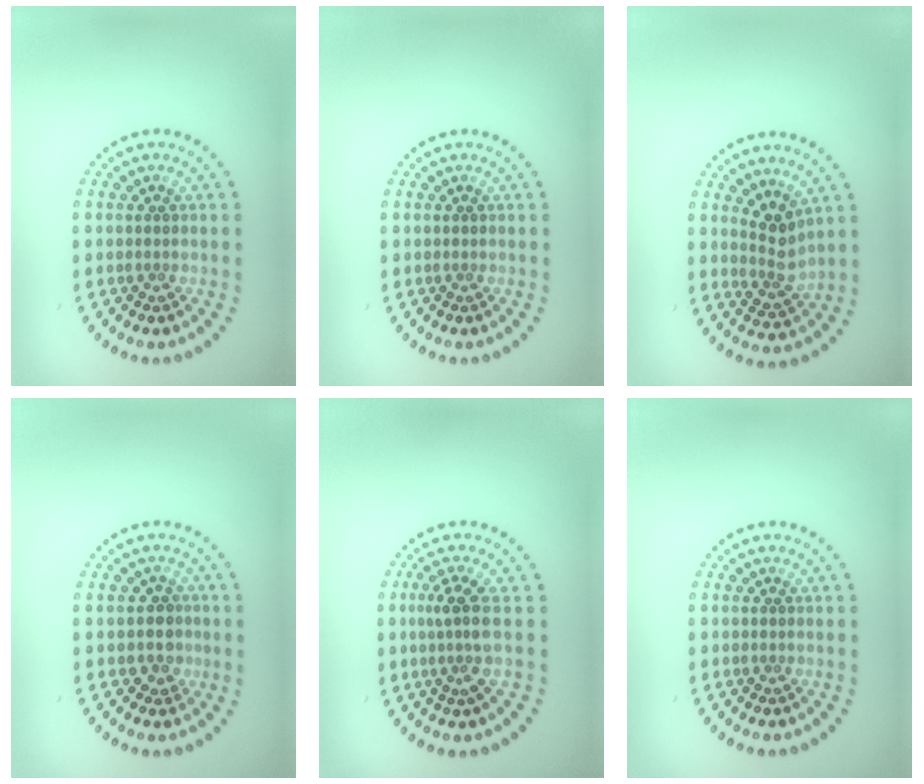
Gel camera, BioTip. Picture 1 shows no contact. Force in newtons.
{"total": 0.0}
{"total": 2.7, "press": 2.1, "slide": 1.8}
{"total": 1.8, "press": 1.6, "slide": 0.9}
{"total": 2.6, "press": 2.0, "slide": 1.7}
{"total": 0.0}